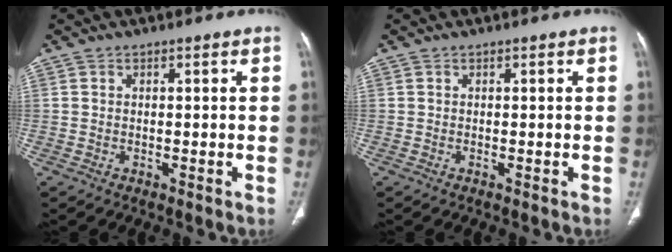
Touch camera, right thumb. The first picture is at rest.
{"total": 0.0}